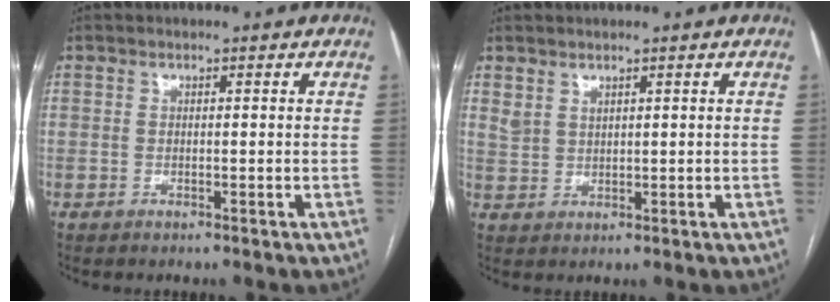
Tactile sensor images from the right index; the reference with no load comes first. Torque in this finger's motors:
{"motor_torque": [-0.04, 0.03, -0.01, 0.02]}